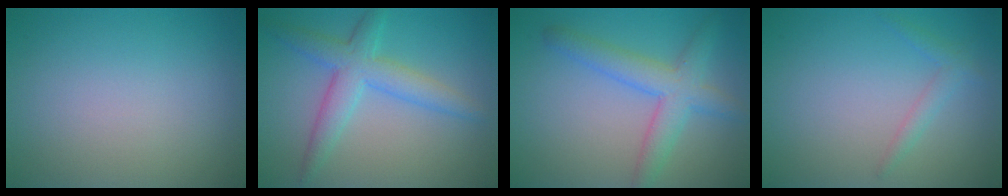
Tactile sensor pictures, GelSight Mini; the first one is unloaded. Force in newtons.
{"total": 4.5, "press": 4.5, "slide": 0.2}
{"total": 4.3, "press": 4.3, "slide": 0.1}
{"total": 0.7, "press": 0.7, "slide": 0.0}